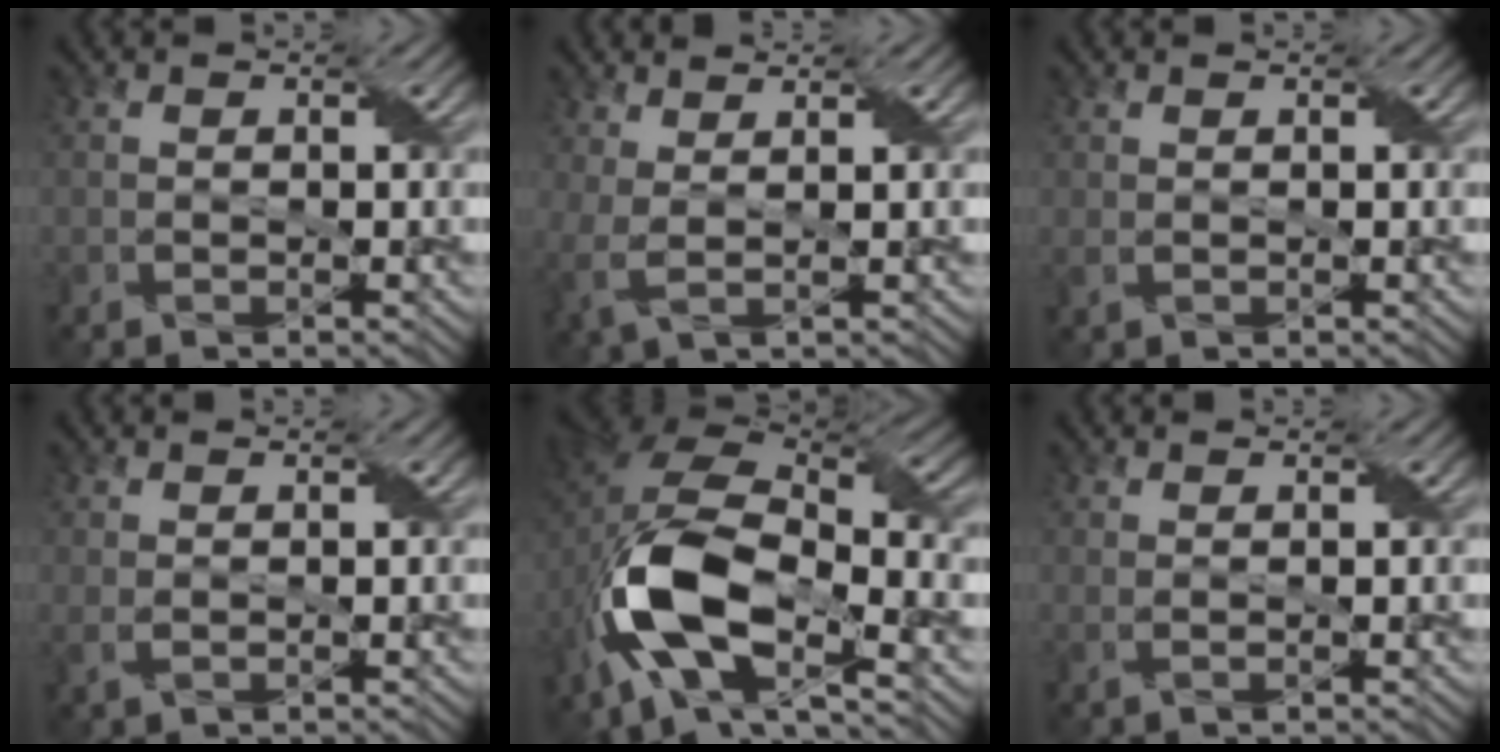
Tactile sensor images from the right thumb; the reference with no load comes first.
{"total": 3.2, "force": [1.4, 0.7, 2.8], "torque": [-0.067, 0.008, 0.027]}
{"total": 0.9, "force": [0.3, 0.4, 0.8], "torque": [-0.021, 0.004, 0.009]}
{"total": 1.3, "force": [0.7, 0.4, 1.1], "torque": [-0.030, 0.004, 0.016]}
{"total": 14.3, "force": [-4.9, 6.8, 11.6], "torque": [-0.237, -0.009, -0.101]}
{"total": 1.2, "force": [0.8, 0.1, 0.9], "torque": [-0.021, 0.001, 0.010]}